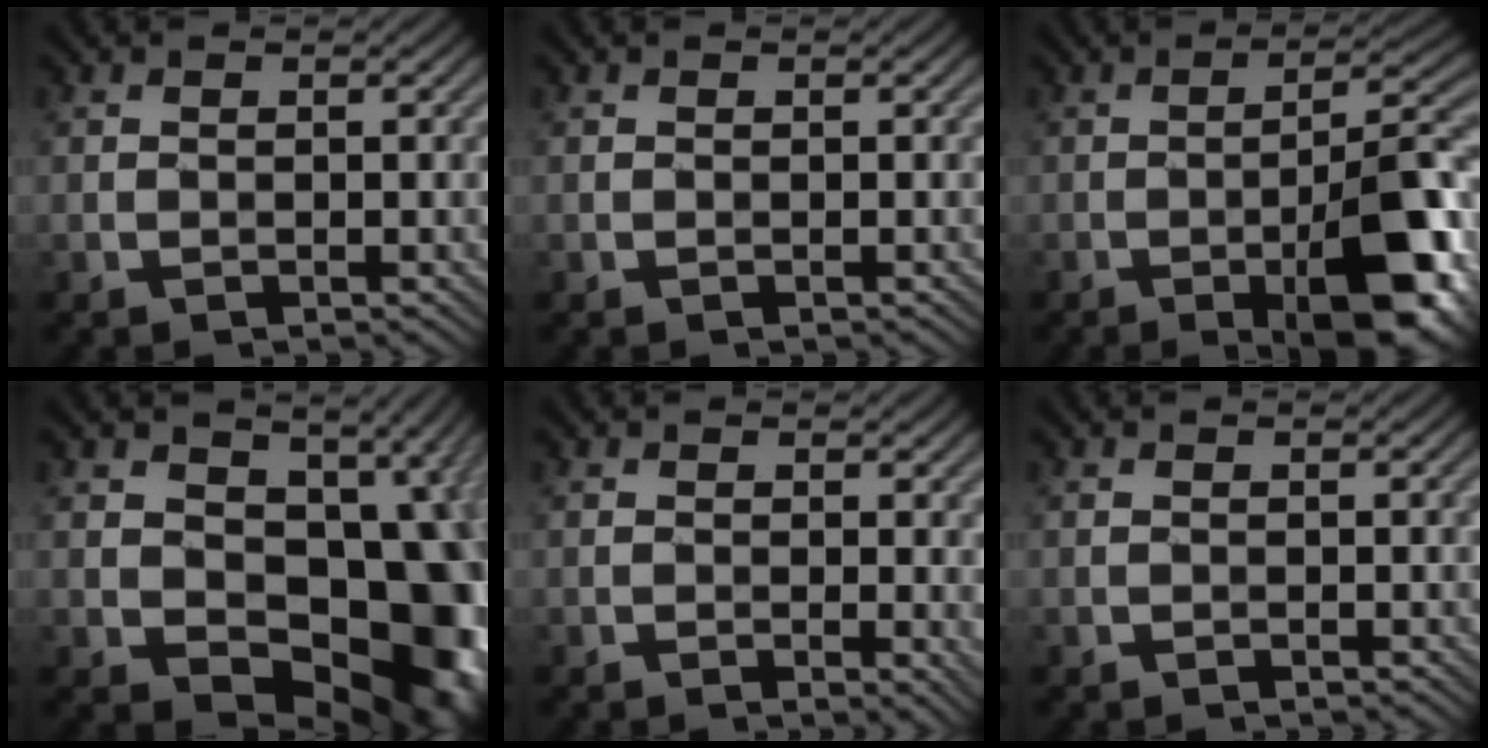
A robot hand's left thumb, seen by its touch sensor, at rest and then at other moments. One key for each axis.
{"total": 0.0}
{"total": 12.1, "fx": -5.2, "fy": 3.4, "fz": 10.4, "tx": -0.146, "ty": 0.011, "tz": -0.084}
{"total": 17.7, "fx": -1.6, "fy": 12.0, "fz": 12.9, "tx": -0.148, "ty": -0.037, "tz": 0.015}
{"total": 2.3, "fx": 0.5, "fy": 1.1, "fz": 1.9, "tx": -0.021, "ty": -0.001, "tz": 0.009}
{"total": 0.0}